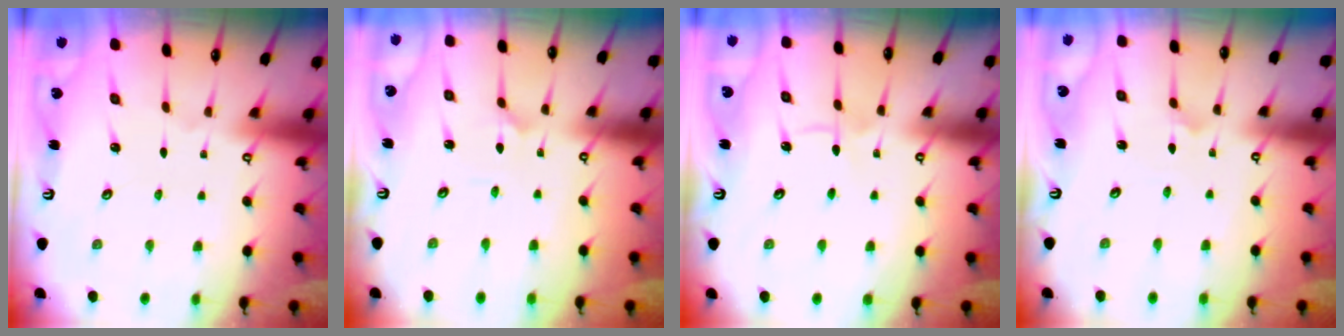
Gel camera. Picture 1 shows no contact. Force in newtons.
{"total": 2.5, "press": 2.4, "slide": 0.4}
{"total": 5.9, "press": 5.8, "slide": 0.6}
{"total": 1.5, "press": 1.5, "slide": 0.0}